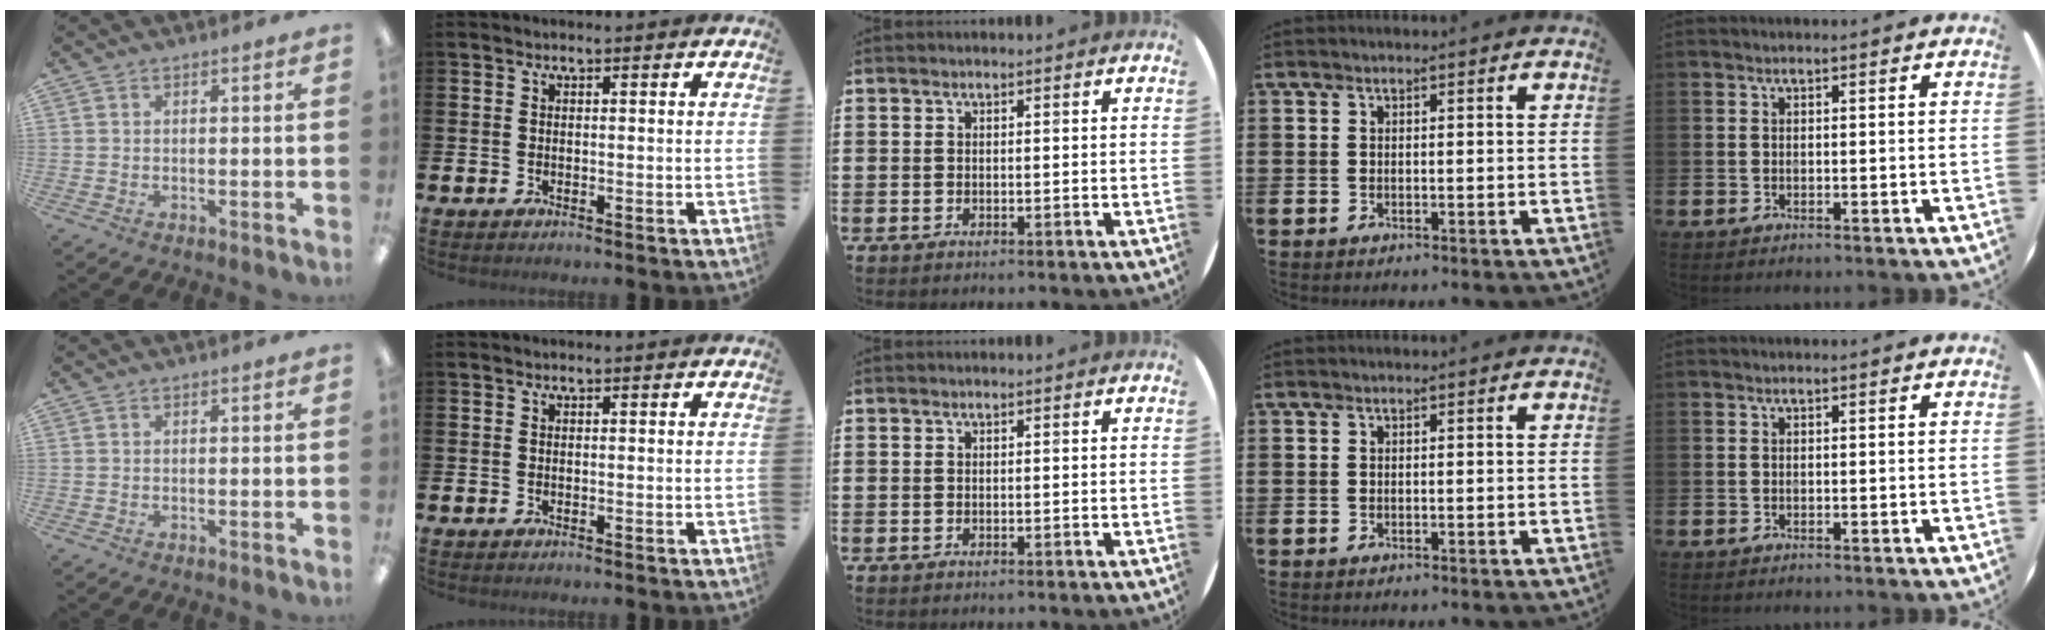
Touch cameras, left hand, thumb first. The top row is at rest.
{}